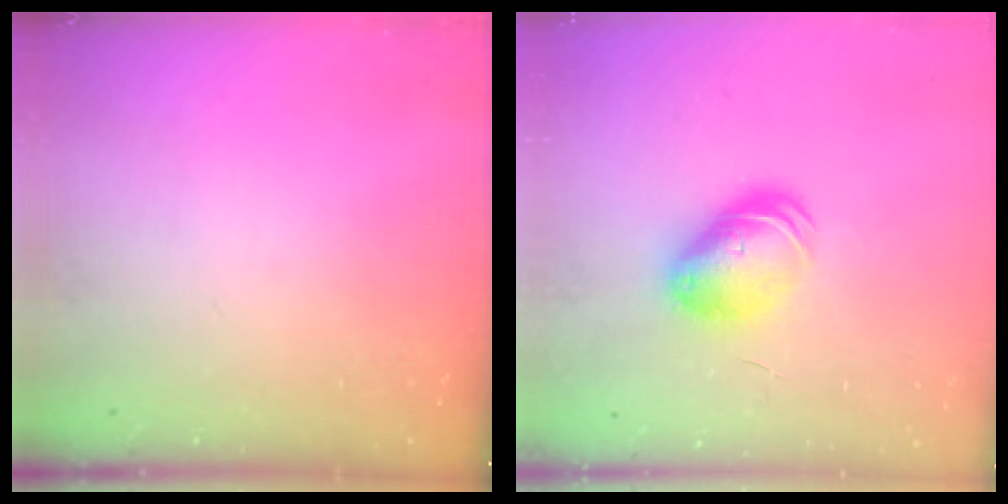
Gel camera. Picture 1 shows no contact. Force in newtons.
{"total": 9.5, "press": 9.3, "slide": 1.6}